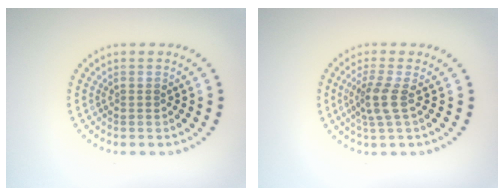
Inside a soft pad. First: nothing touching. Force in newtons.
{"total": 2.6, "press": 2.0, "slide": 1.6}